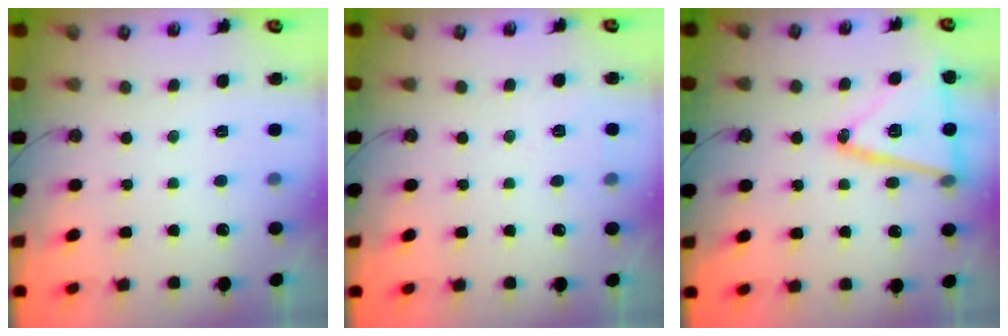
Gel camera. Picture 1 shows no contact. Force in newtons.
{"total": 3.9, "press": 2.5, "slide": 3.0}
{"total": 19.7, "press": 19.4, "slide": 3.4}